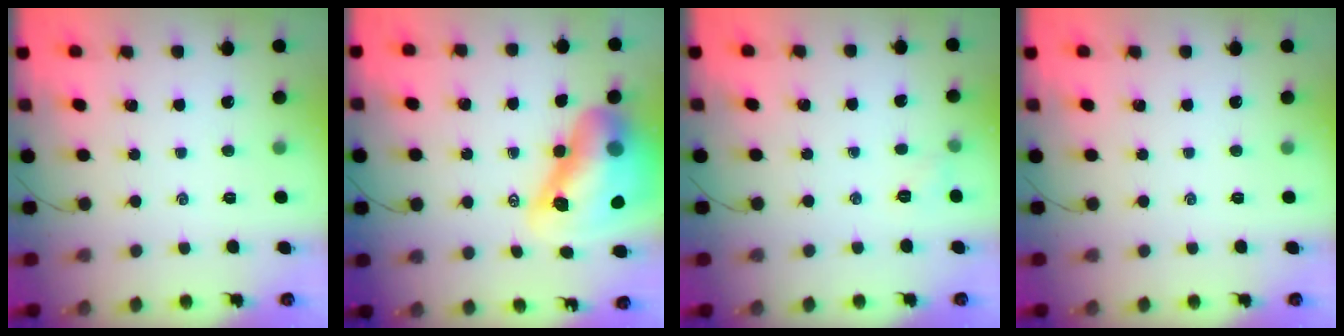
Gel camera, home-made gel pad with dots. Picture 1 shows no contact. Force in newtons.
{"total": 18.1, "press": 17.4, "slide": 5.1}
{"total": 4.0, "press": 3.8, "slide": 1.3}
{"total": 0.0}